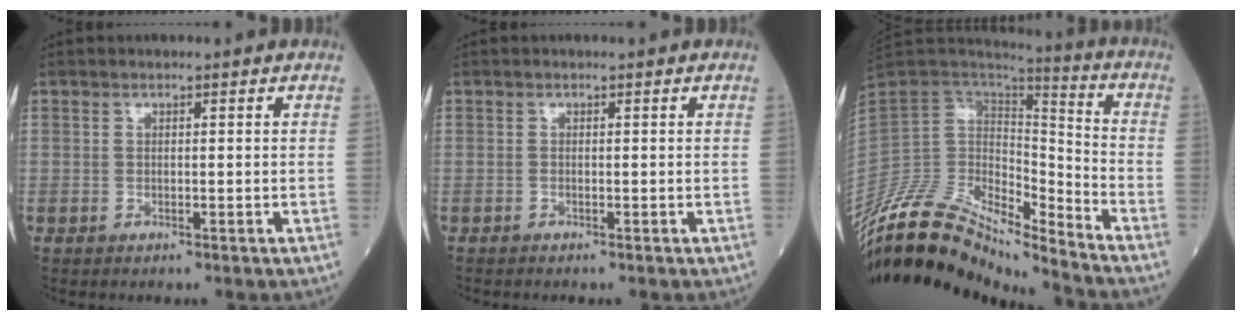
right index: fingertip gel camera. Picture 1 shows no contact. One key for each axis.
{"total": 0.0}
{"total": 17.9, "fx": -15.9, "fy": 4.1, "fz": 7.0, "tx": -0.129, "ty": 0.060, "tz": -0.289}